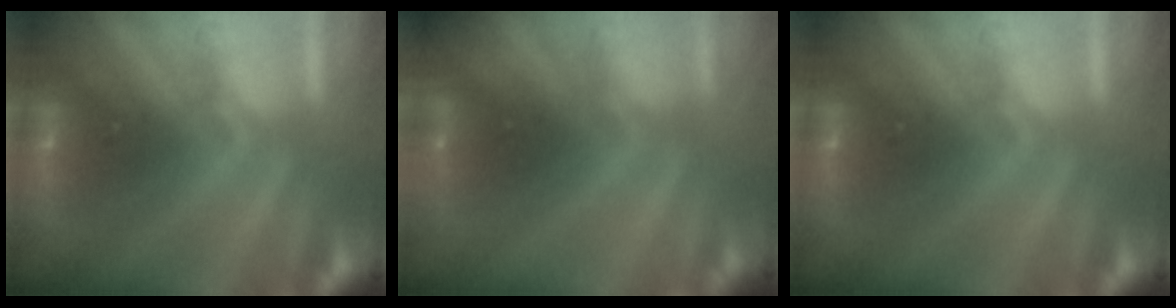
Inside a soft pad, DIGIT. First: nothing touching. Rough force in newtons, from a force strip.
{"total": 6.7}
{"total": 0.0}